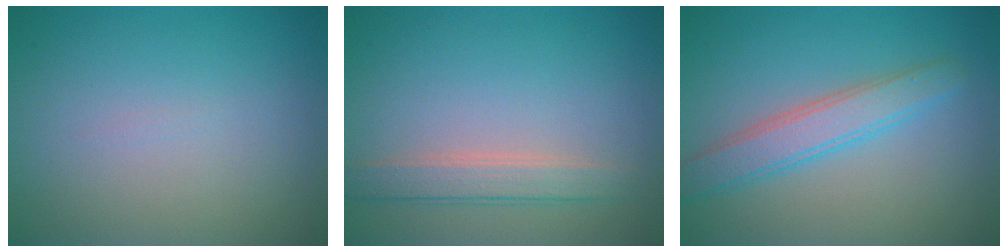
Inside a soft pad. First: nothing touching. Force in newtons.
{"total": 2.6, "press": 2.6, "slide": 0.2}
{"total": 3.6, "press": 3.6, "slide": 0.1}